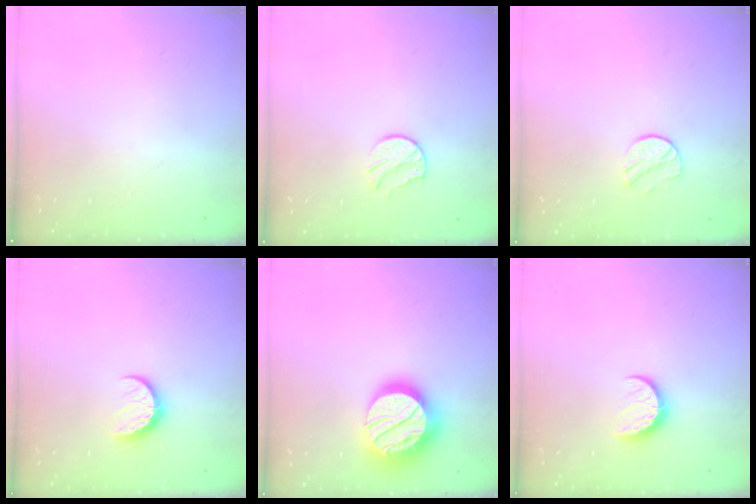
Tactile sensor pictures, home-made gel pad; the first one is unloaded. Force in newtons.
{"total": 8.0, "press": 8.0, "slide": 0.7}
{"total": 7.8, "press": 7.7, "slide": 0.7}
{"total": 7.1, "press": 7.1, "slide": 0.7}
{"total": 22.4, "press": 22.4, "slide": 1.9}
{"total": 7.1, "press": 7.1, "slide": 0.7}